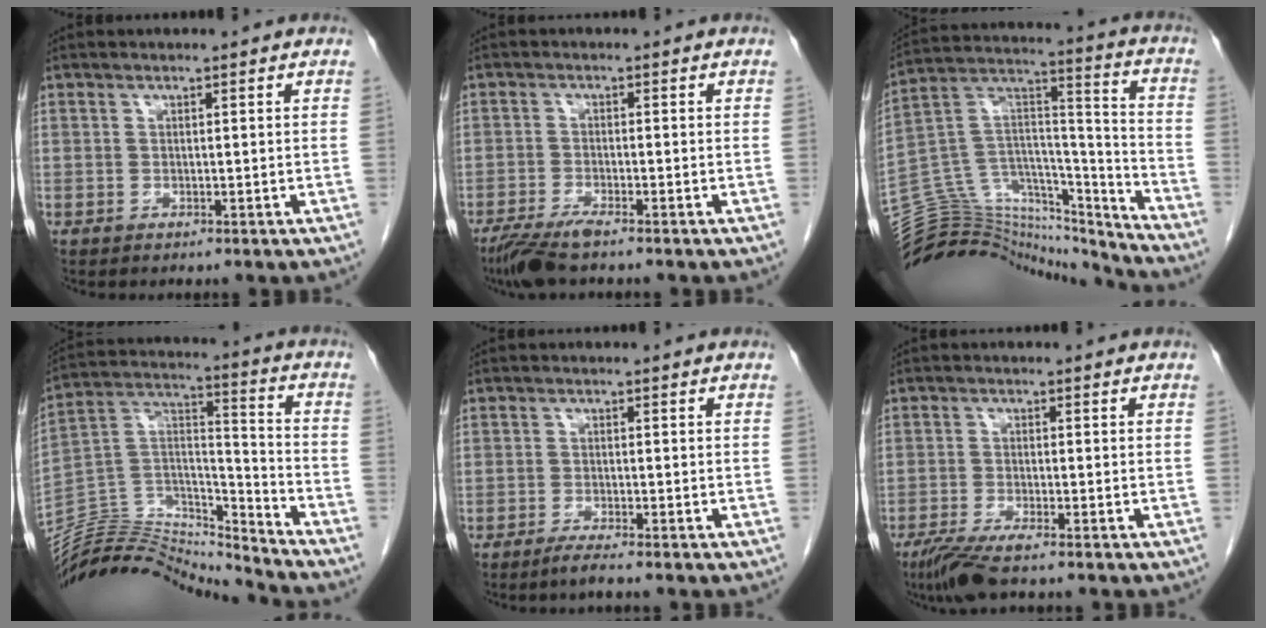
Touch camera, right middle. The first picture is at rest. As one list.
[{"total": 4.9, "force": [-3.8, 0.4, 3.1], "torque": [-0.063, -0.014, -0.072]}, {"total": 24.5, "force": [-22.9, 7.3, 4.4], "torque": [-0.119, 0.063, -0.364]}, {"total": 19.0, "force": [-18.8, 1.2, 2.0], "torque": [-0.032, 0.053, -0.326]}, {"total": 1.7, "force": [-1.4, -0.4, 0.9], "torque": [-0.025, -0.005, -0.029]}, {"total": 5.2, "force": [-3.8, 0.2, 3.5], "torque": [-0.069, -0.015, -0.071]}]